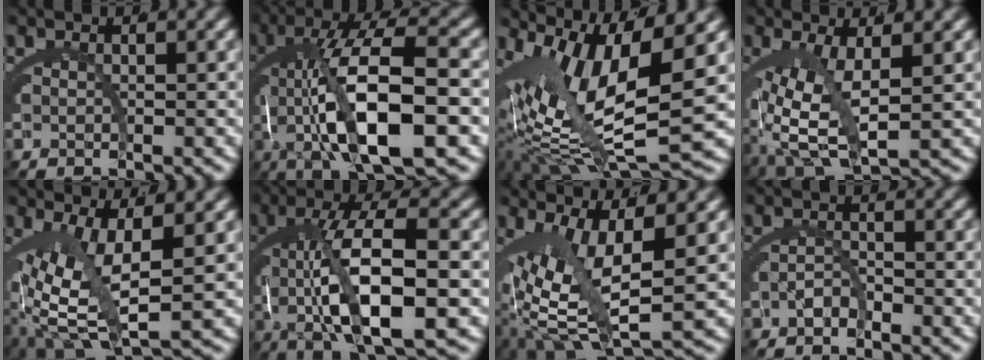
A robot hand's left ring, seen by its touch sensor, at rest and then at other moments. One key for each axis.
{"total": 11.4, "fx": -1.7, "fy": 3.7, "fz": 10.7, "tx": -0.191, "ty": -0.003, "tz": -0.014}
{"total": 13.4, "fx": -0.7, "fy": 7.2, "fz": 11.3, "tx": -0.204, "ty": -0.032, "tz": 0.004}
{"total": 8.1, "fx": -2.5, "fy": 4.0, "fz": 6.5, "tx": -0.136, "ty": -0.047, "tz": -0.014}
{"total": 8.0, "fx": -1.6, "fy": 4.0, "fz": 6.7, "tx": -0.138, "ty": -0.047, "tz": 0.003}
{"total": 10.0, "fx": -1.2, "fy": 3.2, "fz": 9.4, "tx": -0.165, "ty": -0.006, "tz": -0.007}
{"total": 8.0, "fx": -0.8, "fy": 3.6, "fz": 7.2, "tx": -0.140, "ty": -0.035, "tz": 0.013}
{"total": 1.4, "fx": -1.3, "fy": 0.0, "fz": 0.5, "tx": -0.010, "ty": -0.008, "tz": -0.023}